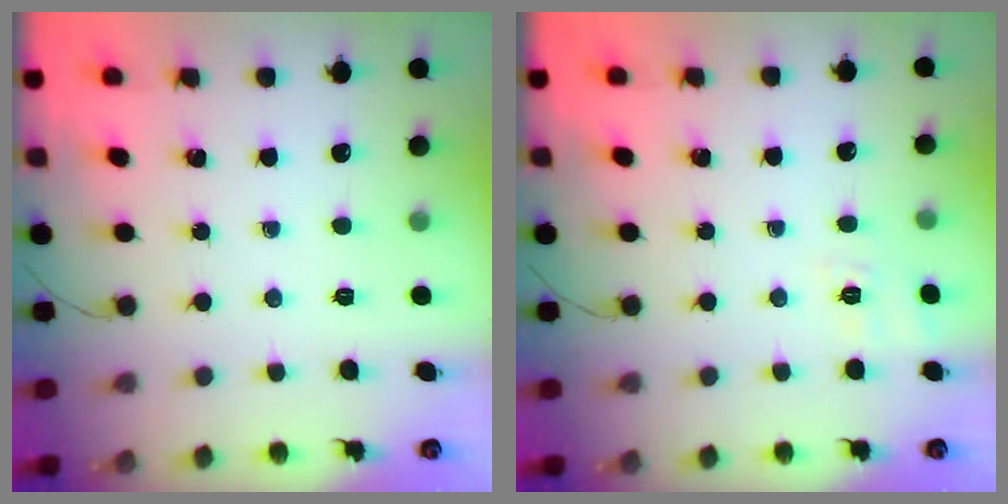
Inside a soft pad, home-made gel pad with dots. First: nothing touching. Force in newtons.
{"total": 2.2, "press": 0.8, "slide": 2.0}